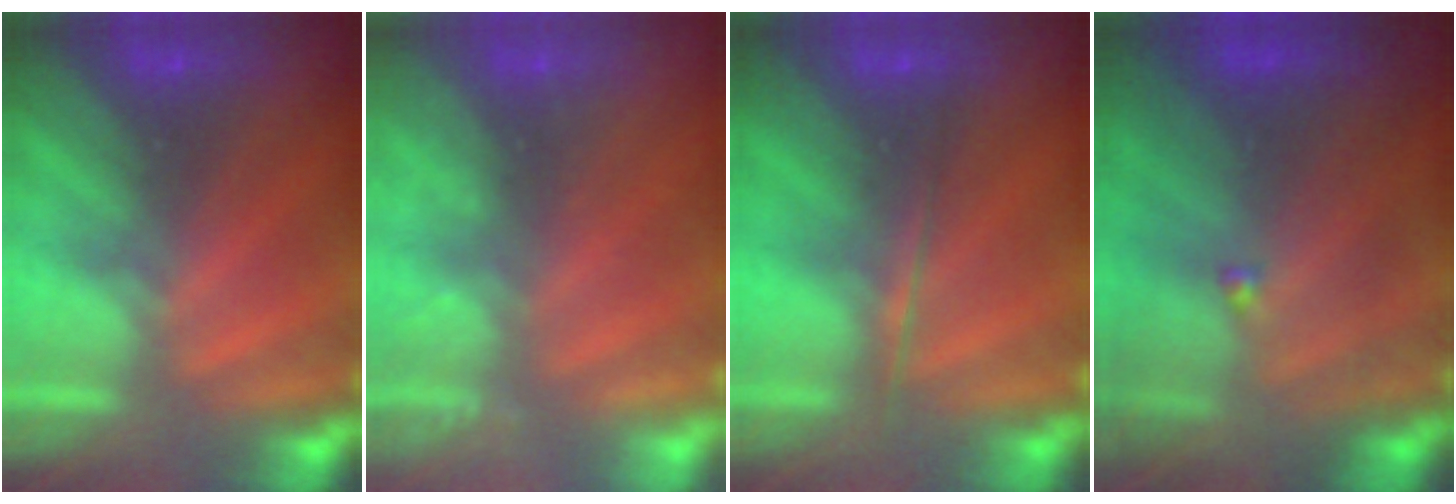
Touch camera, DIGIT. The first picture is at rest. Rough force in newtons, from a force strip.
{"total": 2.4}
{"total": 1.7}
{"total": 10.6}